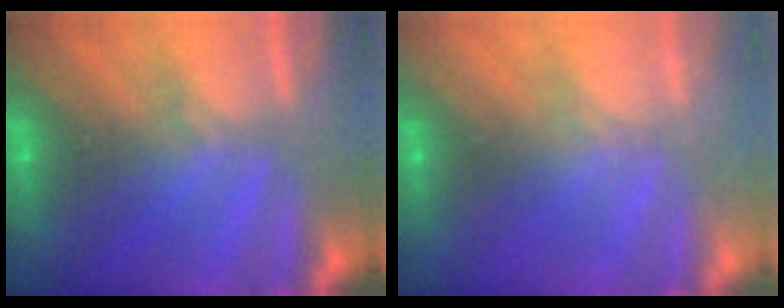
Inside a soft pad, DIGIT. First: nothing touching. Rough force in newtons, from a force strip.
{"total": 2.2}